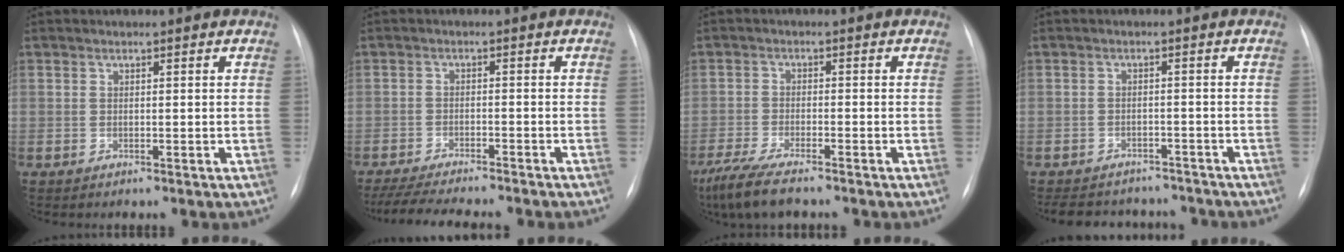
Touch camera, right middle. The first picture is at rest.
{"total": 12.1, "force": [-10.6, 1.2, 5.7], "torque": [-0.083, -0.014, -0.154]}
{"total": 7.5, "force": [-5.8, 1.1, 4.6], "torque": [-0.091, -0.022, -0.100]}
{"total": 11.0, "force": [-9.8, 4.5, 2.3], "torque": [-0.038, 0.015, -0.118]}